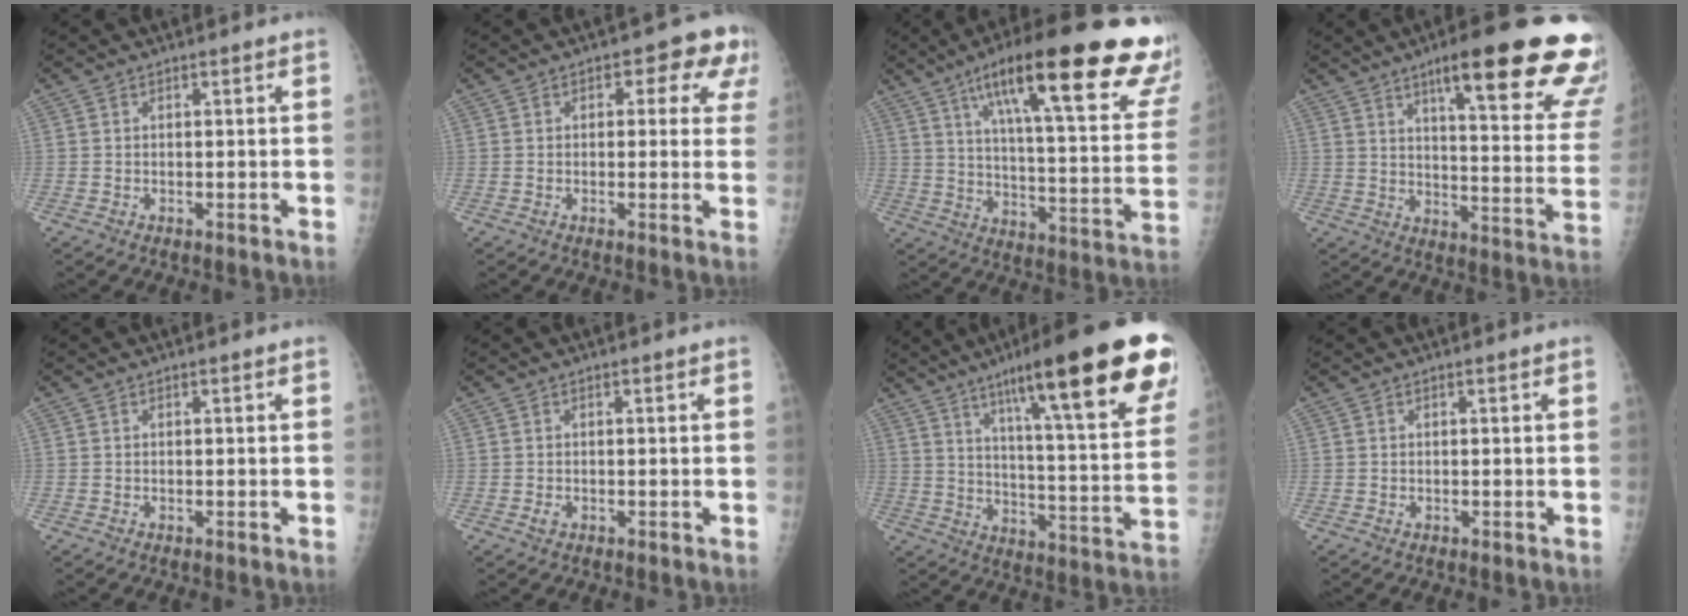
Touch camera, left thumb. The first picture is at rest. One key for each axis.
{"total": 7.5, "fx": 2.9, "fy": 4.4, "fz": 5.3, "tx": -0.007, "ty": 0.002, "tz": 0.020}
{"total": 31.0, "fx": 18.7, "fy": 6.1, "fz": 23.9, "tx": -0.297, "ty": -0.037, "tz": 0.270}
{"total": 25.7, "fx": 15.8, "fy": 4.8, "fz": 19.7, "tx": -0.217, "ty": -0.056, "tz": 0.209}
{"total": 0.0}
{"total": 0.8, "fx": -0.4, "fy": 0.6, "fz": 0.5, "tx": -0.006, "ty": -0.001, "tz": -0.005}
{"total": 28.7, "fx": 16.5, "fy": 4.9, "fz": 23.0, "tx": -0.305, "ty": -0.041, "tz": 0.243}
{"total": 0.0}